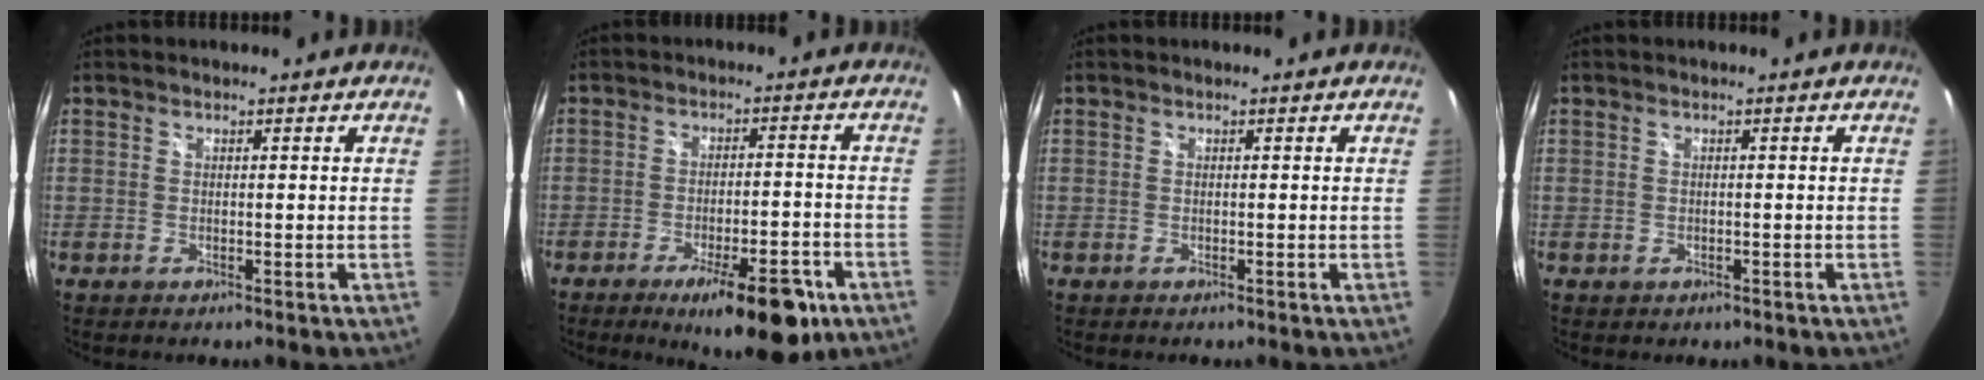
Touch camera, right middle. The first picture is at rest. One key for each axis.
{"total": 13.1, "fx": -7.8, "fy": 3.9, "fz": 9.8, "tx": -0.145, "ty": -0.011, "tz": -0.106}
{"total": 0.0}
{"total": 0.8, "fx": 0.0, "fy": 0.7, "fz": 0.2, "tx": -0.002, "ty": -0.002, "tz": 0.002}